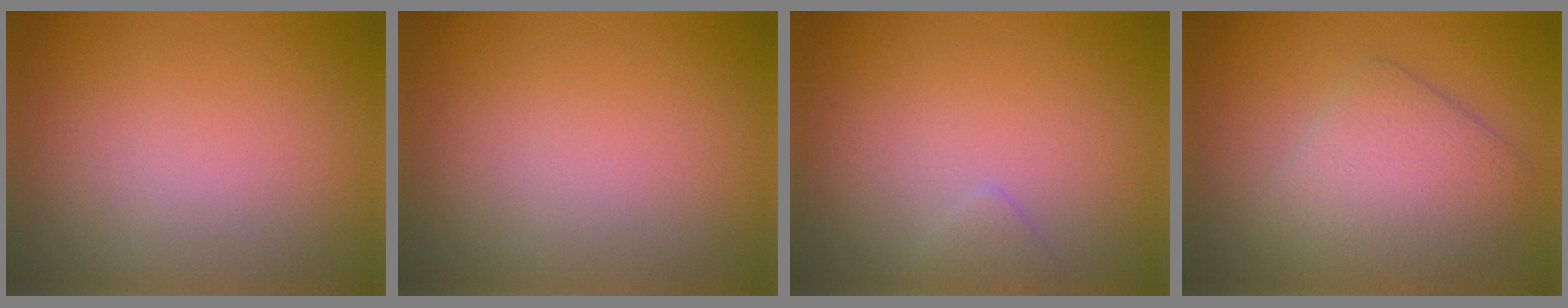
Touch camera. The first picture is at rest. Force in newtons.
{"total": 0.0}
{"total": 0.8, "press": 0.8, "slide": 0.0}
{"total": 5.0, "press": 5.0, "slide": 0.2}